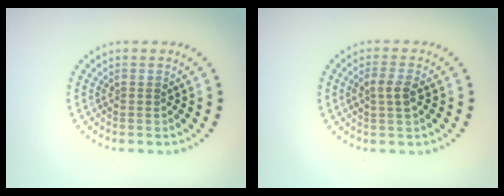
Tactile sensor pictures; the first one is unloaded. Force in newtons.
{"total": 2.0, "press": 2.0, "slide": 0.5}